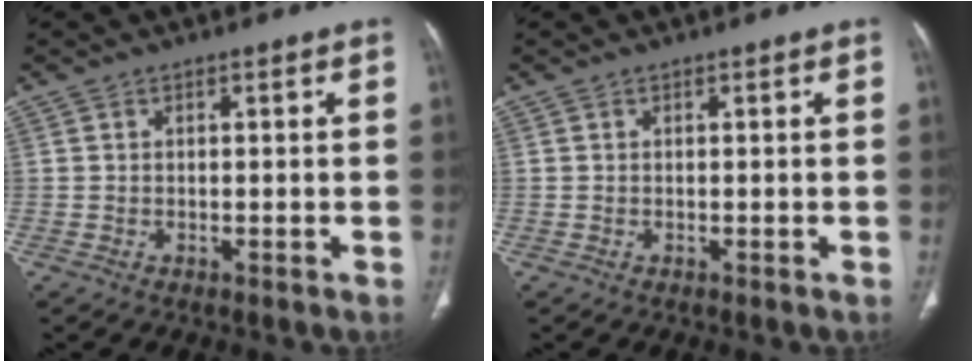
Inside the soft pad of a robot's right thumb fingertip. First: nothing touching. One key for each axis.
{"total": 0.0}